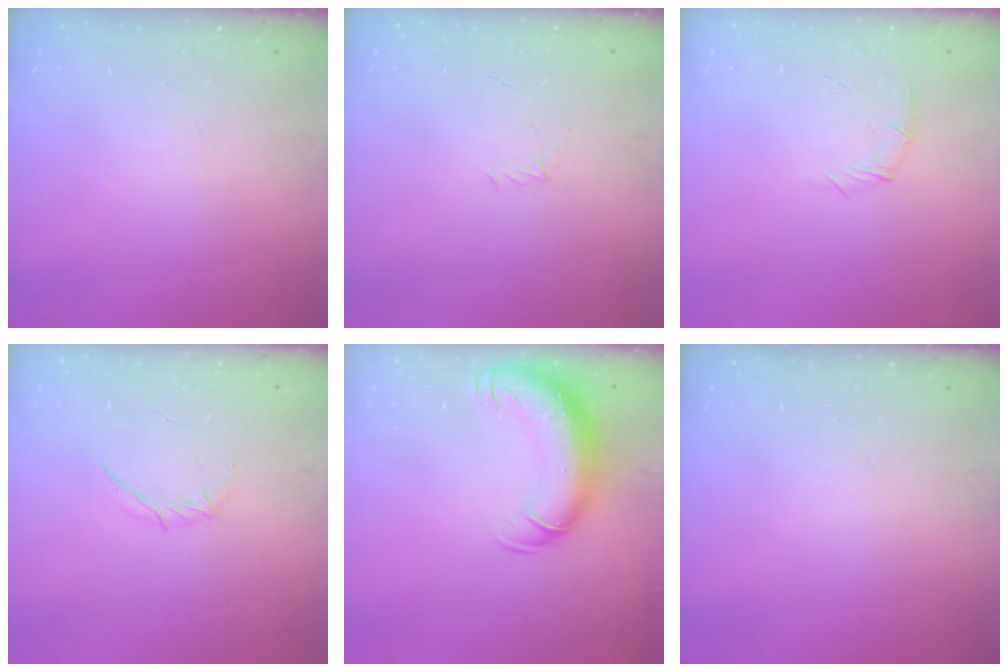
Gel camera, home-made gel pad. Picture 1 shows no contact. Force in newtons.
{"total": 2.9, "press": 2.8, "slide": 0.7}
{"total": 6.3, "press": 6.1, "slide": 1.5}
{"total": 3.9, "press": 3.8, "slide": 0.8}
{"total": 13.1, "press": 12.8, "slide": 3.1}
{"total": 0.0}